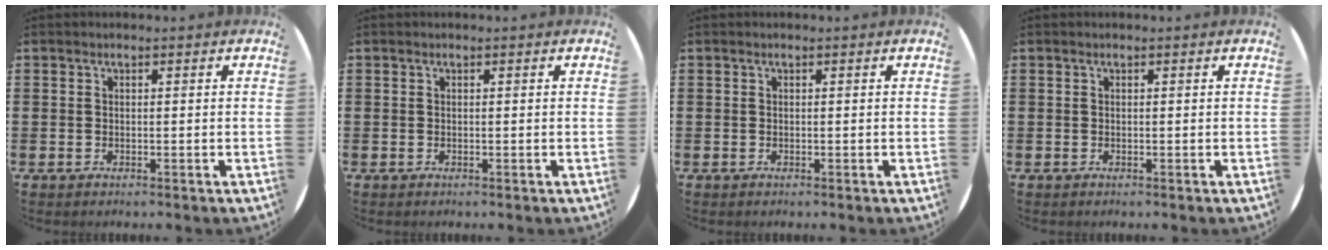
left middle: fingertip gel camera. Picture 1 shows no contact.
{"total": 0.0}
{"total": 0.0}
{"total": 0.0}